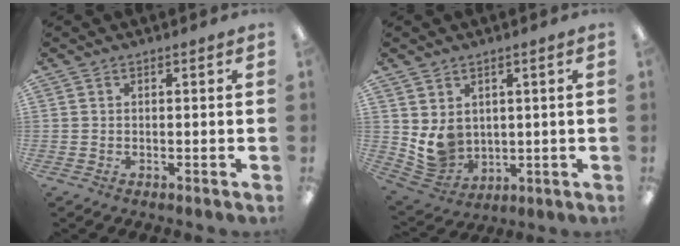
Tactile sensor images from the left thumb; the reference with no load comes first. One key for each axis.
{"total": 7.1, "fx": 2.8, "fy": 6.1, "fz": 2.4, "tx": -0.052, "ty": -0.023, "tz": 0.059}